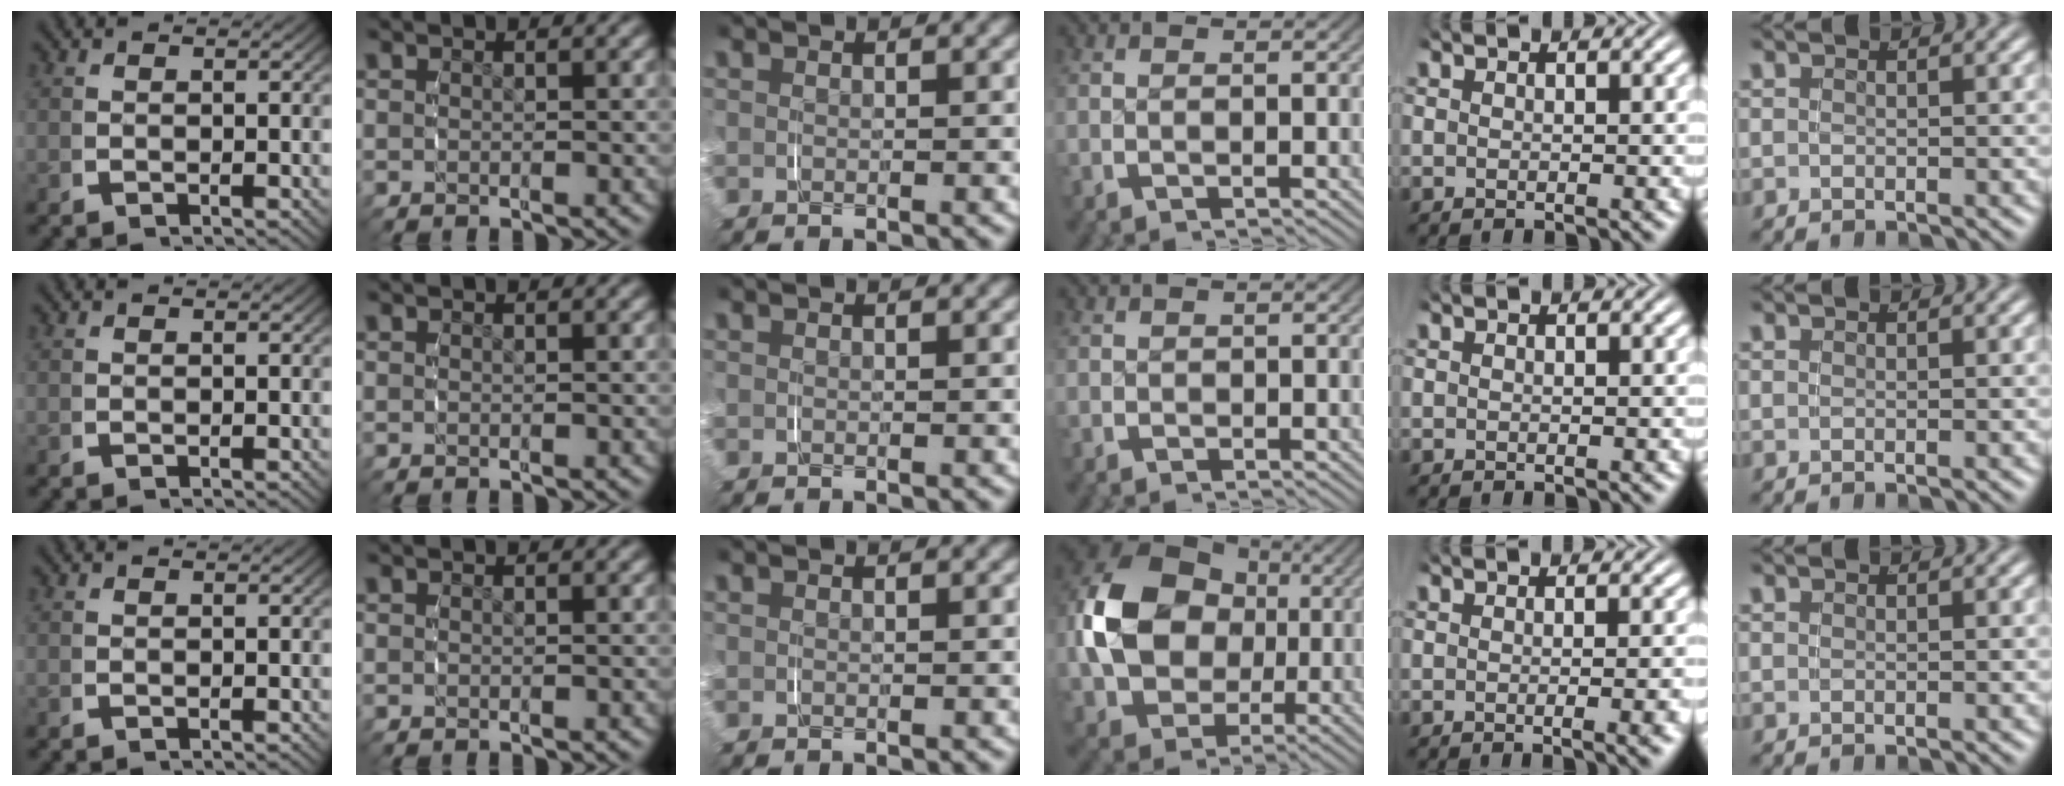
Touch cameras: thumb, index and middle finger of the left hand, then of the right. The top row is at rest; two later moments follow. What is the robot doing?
{"motion": "grasp_and_lifting", "object": "paper"}